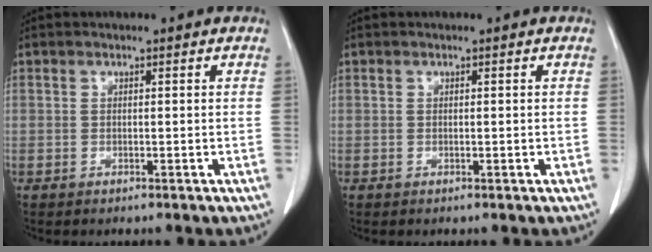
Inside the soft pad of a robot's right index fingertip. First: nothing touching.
{"total": 0.0}